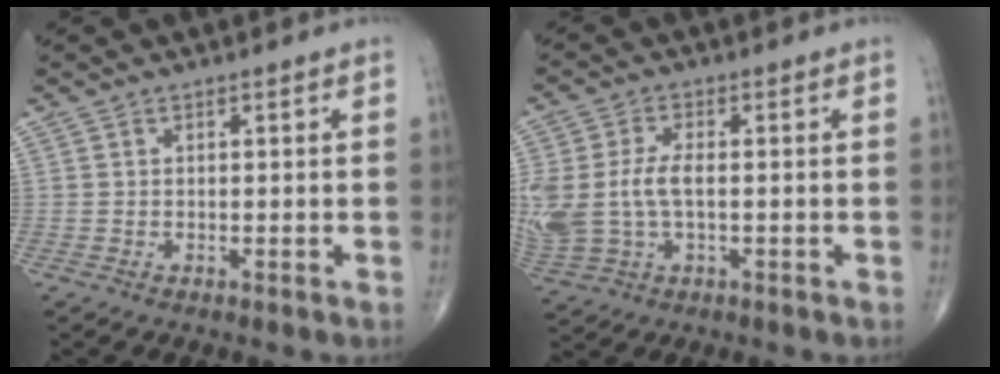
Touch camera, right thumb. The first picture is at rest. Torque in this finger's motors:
{"motor_torque": [0.27, 0.18, 0.94, 0.10, 0.14]}